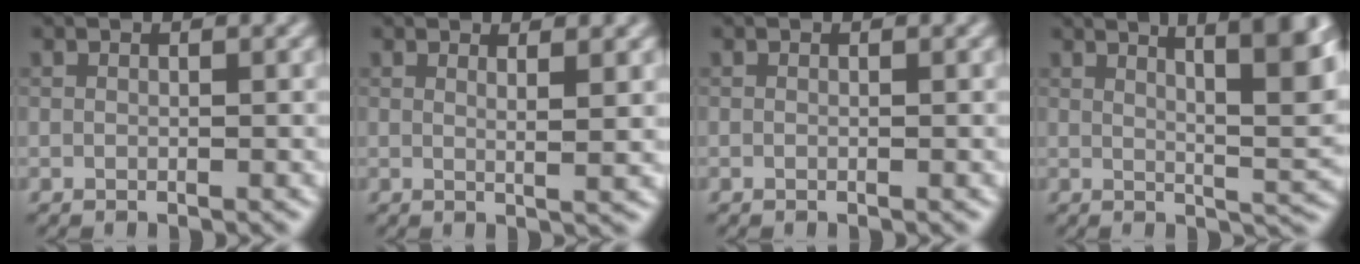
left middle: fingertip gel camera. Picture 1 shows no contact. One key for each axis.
{"total": 2.3, "fx": 1.0, "fy": 0.6, "fz": 1.9, "tx": -0.019, "ty": 0.003, "tz": 0.010}
{"total": 0.0}
{"total": 9.8, "fx": 4.6, "fy": 2.5, "fz": 8.4, "tx": -0.070, "ty": 0.030, "tz": 0.054}